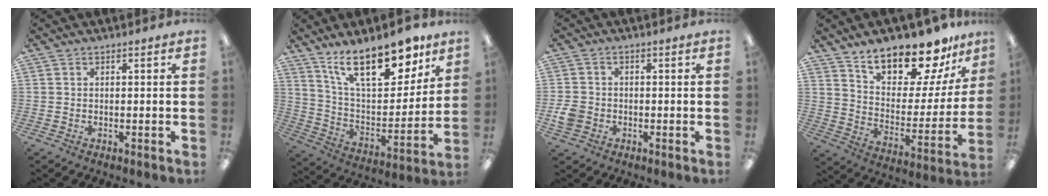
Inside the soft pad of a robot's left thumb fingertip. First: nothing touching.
{"total": 20.9, "force": [13.9, 8.9, 12.8], "torque": [-0.202, -0.081, 0.240]}
{"total": 4.0, "force": [-1.4, 3.3, 1.7], "torque": [-0.032, 0.007, -0.025]}
{"total": 17.7, "force": [15.4, 5.5, 6.7], "torque": [-0.112, -0.123, 0.270]}